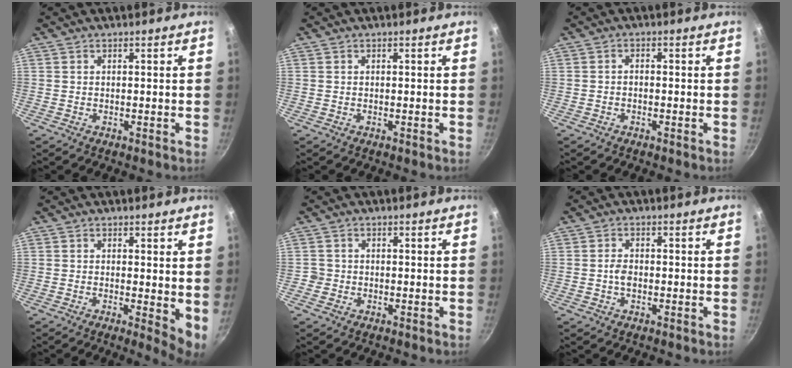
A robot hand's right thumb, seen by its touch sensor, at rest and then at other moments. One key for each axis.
{"total": 0.0}
{"total": 1.1, "fx": -0.6, "fy": 0.6, "fz": 0.7, "tx": -0.012, "ty": 0.009, "tz": -0.012}
{"total": 5.0, "fx": 0.1, "fy": 1.4, "fz": 4.8, "tx": -0.065, "ty": -0.014, "tz": 0.000}
{"total": 1.6, "fx": -0.6, "fy": 1.4, "fz": 0.1, "tx": 0.006, "ty": 0.009, "tz": -0.010}
{"total": 2.2, "fx": -0.5, "fy": 1.5, "fz": 1.6, "tx": -0.027, "ty": 0.008, "tz": -0.011}